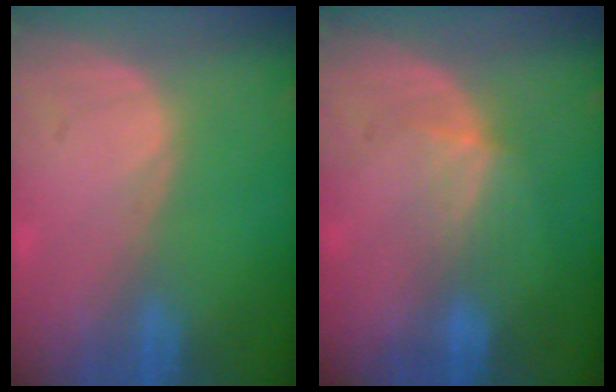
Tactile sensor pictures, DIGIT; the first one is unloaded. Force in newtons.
{"total": 3.0, "press": 2.8, "slide": 1.1}